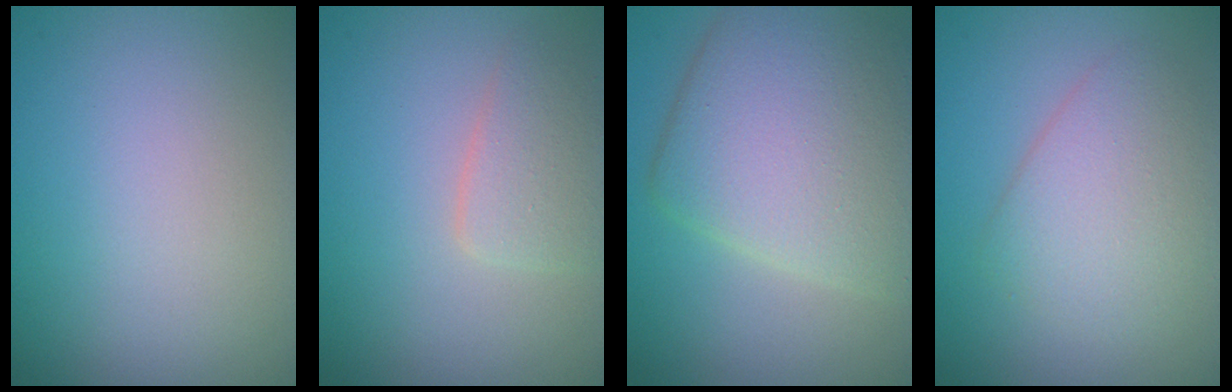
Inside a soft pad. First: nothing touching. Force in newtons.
{"total": 2.4, "press": 2.4, "slide": 0.1}
{"total": 8.6, "press": 8.6, "slide": 0.4}
{"total": 3.7, "press": 3.7, "slide": 0.1}